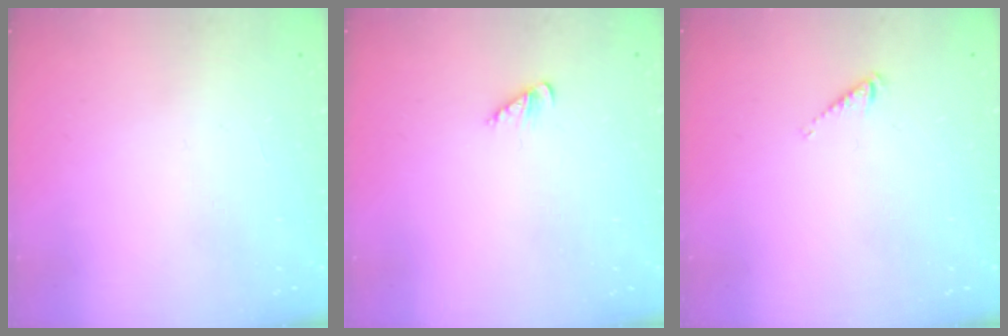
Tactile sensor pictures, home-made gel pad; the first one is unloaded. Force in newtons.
{"total": 1.5, "press": 1.5, "slide": 0.3}
{"total": 2.7, "press": 2.6, "slide": 0.5}